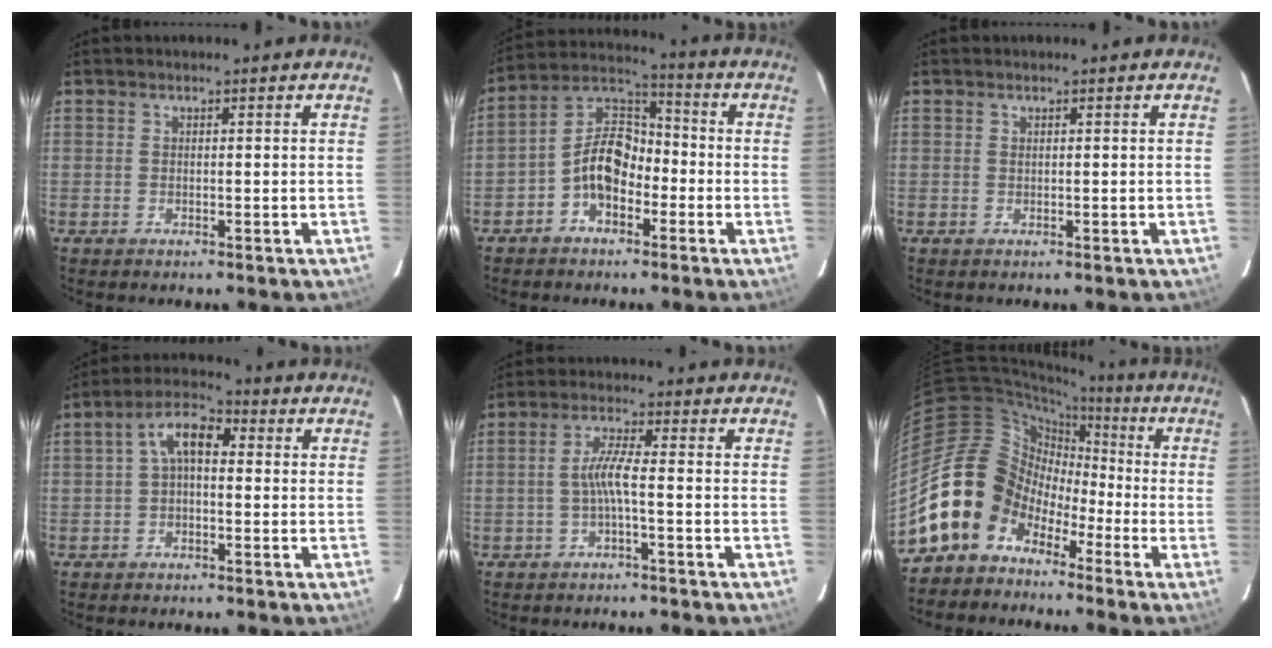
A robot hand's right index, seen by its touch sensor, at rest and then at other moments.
{"total": 9.1, "force": [-3.7, 5.7, 6.1], "torque": [-0.121, 0.028, -0.070]}
{"total": 0.0}
{"total": 6.0, "force": [0.3, 3.3, 5.0], "torque": [-0.098, 0.025, 0.005]}
{"total": 3.8, "force": [-1.3, -0.1, 3.6], "torque": [-0.077, 0.005, -0.022]}
{"total": 13.9, "force": [-7.0, 11.4, 4.0], "torque": [-0.095, 0.037, -0.133]}